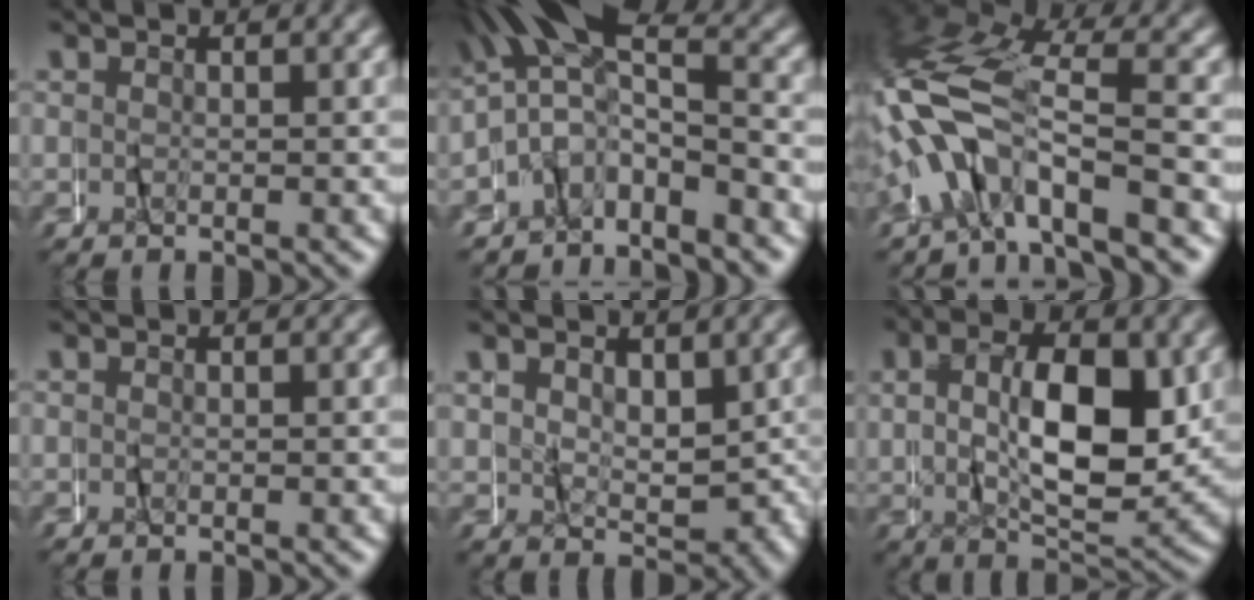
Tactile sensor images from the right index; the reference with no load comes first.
{"total": 7.5, "force": [-0.2, 5.8, 4.7], "torque": [-0.053, 0.032, -0.048]}
{"total": 6.4, "force": [-0.8, 4.1, 4.8], "torque": [-0.131, 0.010, -0.029]}
{"total": 0.0}
{"total": 1.6, "force": [0.2, 1.3, 0.9], "torque": [-0.008, -0.005, 0.005]}
{"total": 7.5, "force": [0.8, 3.5, 6.6], "torque": [-0.104, 0.001, 0.007]}